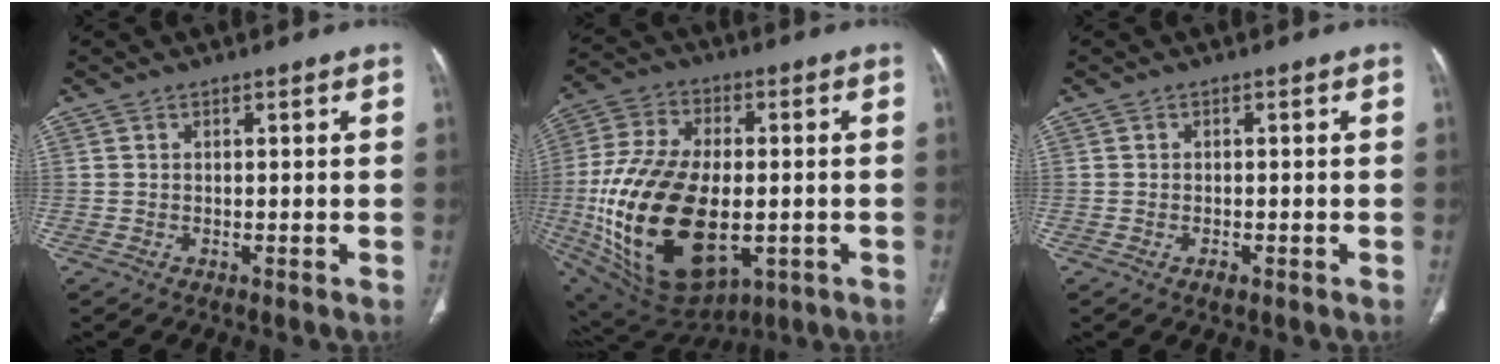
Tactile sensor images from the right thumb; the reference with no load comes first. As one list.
[{"total": 27.7, "force": [-4.3, 15.7, 22.4], "torque": [-0.449, -0.013, -0.047]}, {"total": 1.3, "force": [-0.7, 0.7, 1.0], "torque": [-0.019, 0.000, -0.010]}]